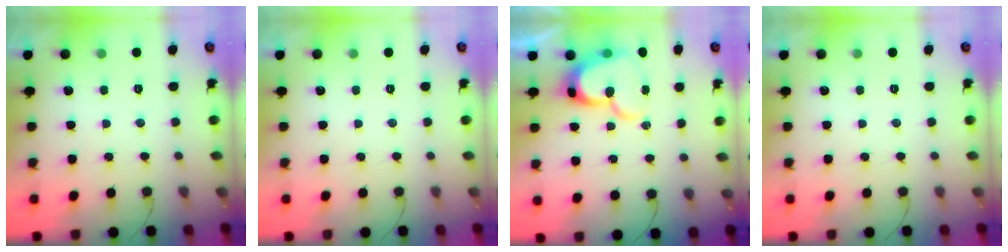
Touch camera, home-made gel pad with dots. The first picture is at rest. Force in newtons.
{"total": 0.0}
{"total": 14.5, "press": 14.4, "slide": 1.3}
{"total": 0.0}